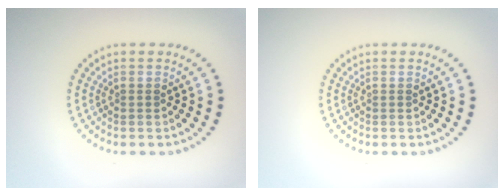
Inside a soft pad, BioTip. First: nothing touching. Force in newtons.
{"total": 0.0}